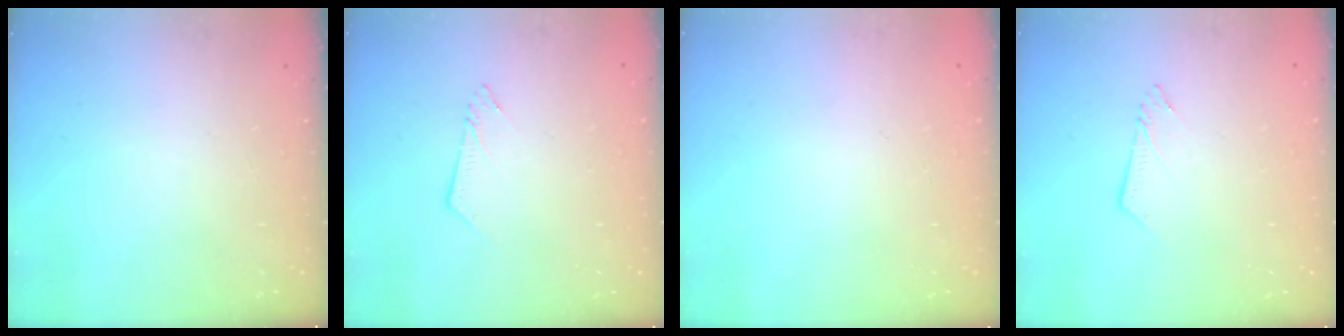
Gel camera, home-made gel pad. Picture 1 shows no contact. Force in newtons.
{"total": 2.9, "press": 2.9, "slide": 0.3}
{"total": 0.0}
{"total": 2.9, "press": 2.9, "slide": 0.3}